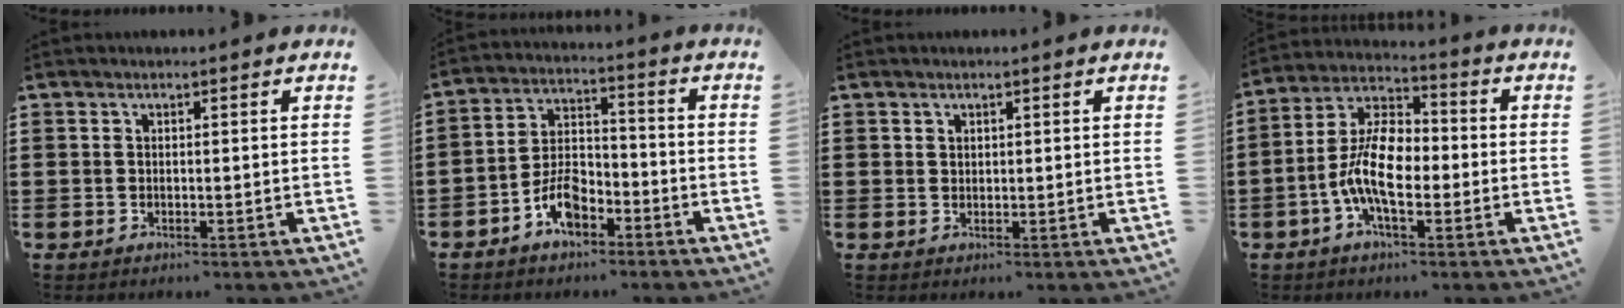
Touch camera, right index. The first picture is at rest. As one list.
[{"total": 6.9, "force": [-4.1, 3.6, 4.3], "torque": [-0.097, 0.013, -0.080]}, {"total": 1.1, "force": [0.7, 0.8, 0.2], "torque": [-0.005, 0.002, 0.014]}, {"total": 10.1, "force": [-2.4, 4.6, 8.7], "torque": [-0.200, -0.006, -0.052]}]